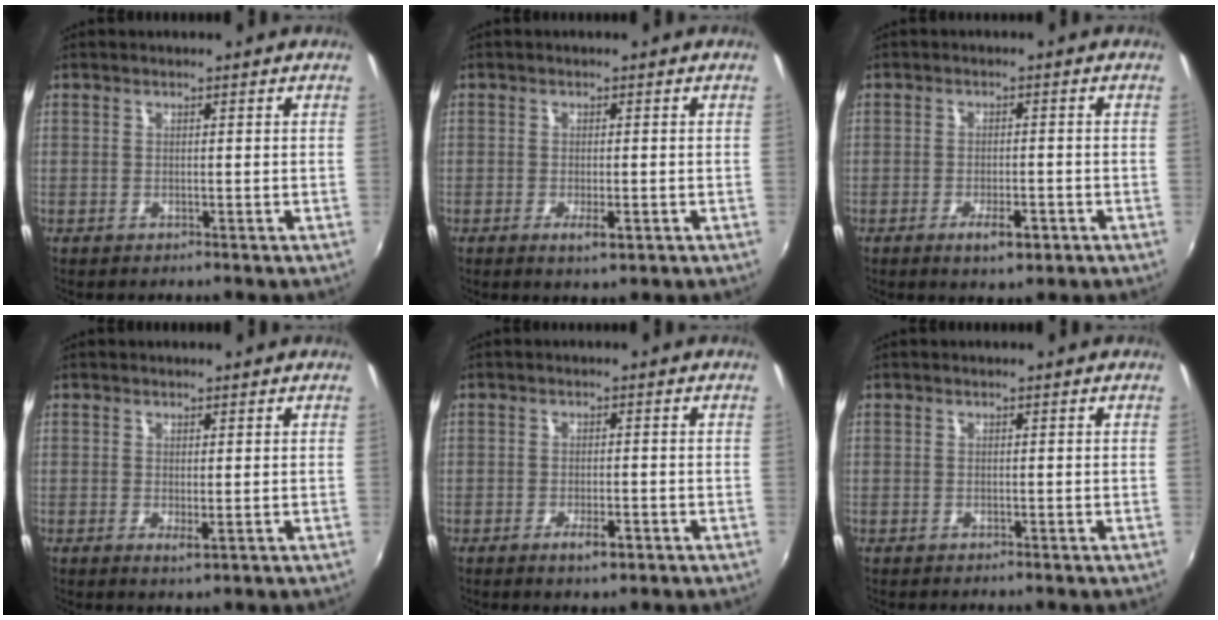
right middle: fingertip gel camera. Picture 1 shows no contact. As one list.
[{"total": 3.0, "force": [-1.2, 0.8, 2.6], "torque": [-0.049, -0.008, -0.017]}, {"total": 4.7, "force": [-2.4, 1.5, 3.7], "torque": [-0.078, -0.008, -0.035]}, {"total": 1.5, "force": [0.2, 0.1, 1.5], "torque": [-0.026, -0.004, 0.003]}, {"total": 3.4, "force": [-1.8, 0.9, 2.7], "torque": [-0.056, -0.005, -0.028]}, {"total": 0.0}]